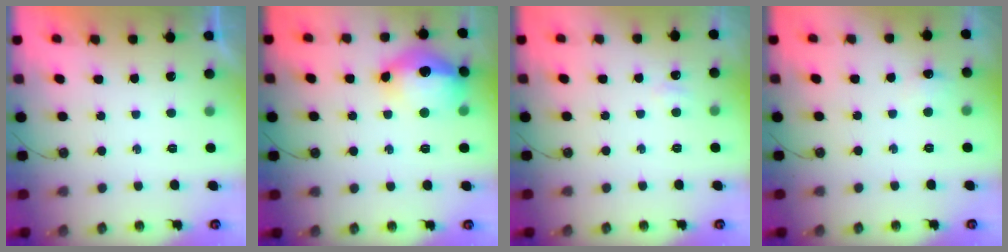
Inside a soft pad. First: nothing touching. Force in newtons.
{"total": 16.2, "press": 16.1, "slide": 1.5}
{"total": 3.5, "press": 2.8, "slide": 2.2}
{"total": 5.6, "press": 5.3, "slide": 1.6}